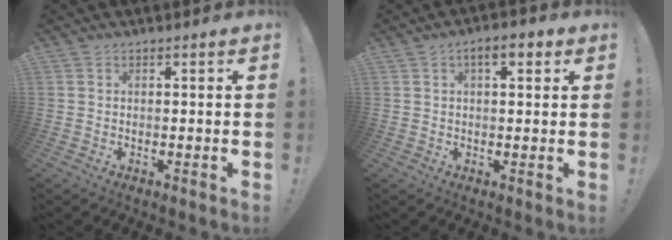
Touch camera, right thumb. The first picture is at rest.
{"total": 5.3, "force": [2.1, 2.1, 4.3], "torque": [-0.061, 0.000, 0.030]}